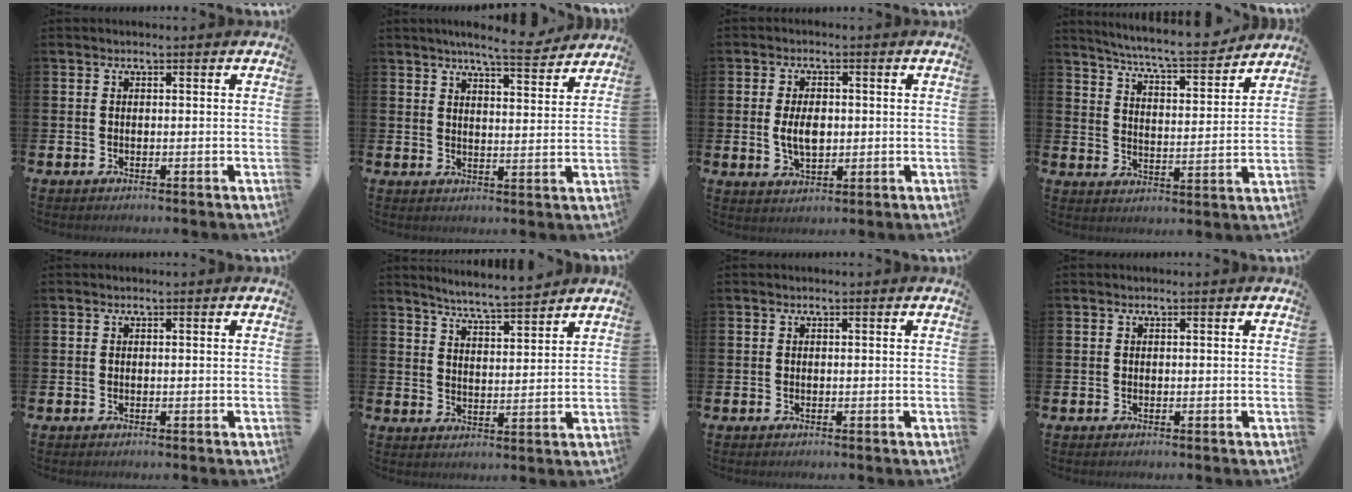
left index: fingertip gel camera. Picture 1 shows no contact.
{"total": 6.6, "force": [6.1, 0.3, 2.4], "torque": [-0.042, -0.032, 0.104]}
{"total": 4.7, "force": [0.2, 2.8, 3.8], "torque": [-0.066, -0.001, -0.004]}
{"total": 6.8, "force": [6.5, 0.0, 2.1], "torque": [-0.062, -0.050, 0.108]}
{"total": 0.0}
{"total": 5.5, "force": [5.4, -0.3, 0.9], "torque": [-0.039, -0.035, 0.094]}
{"total": 0.0}
{"total": 0.0}